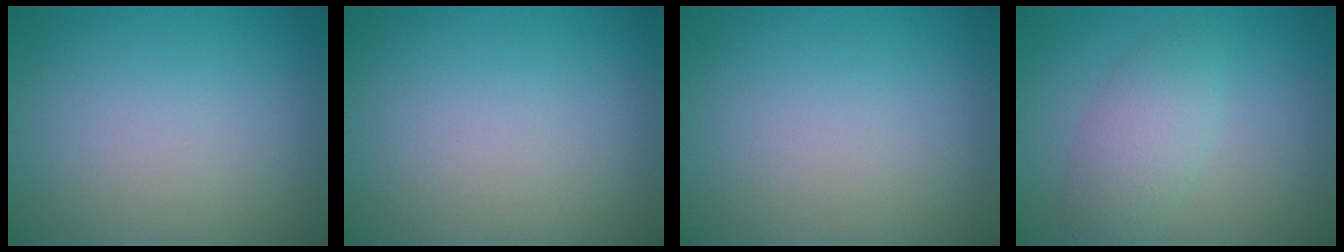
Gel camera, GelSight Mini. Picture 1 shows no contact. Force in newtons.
{"total": 0.0}
{"total": 0.0}
{"total": 3.3, "press": 3.3, "slide": 0.1}